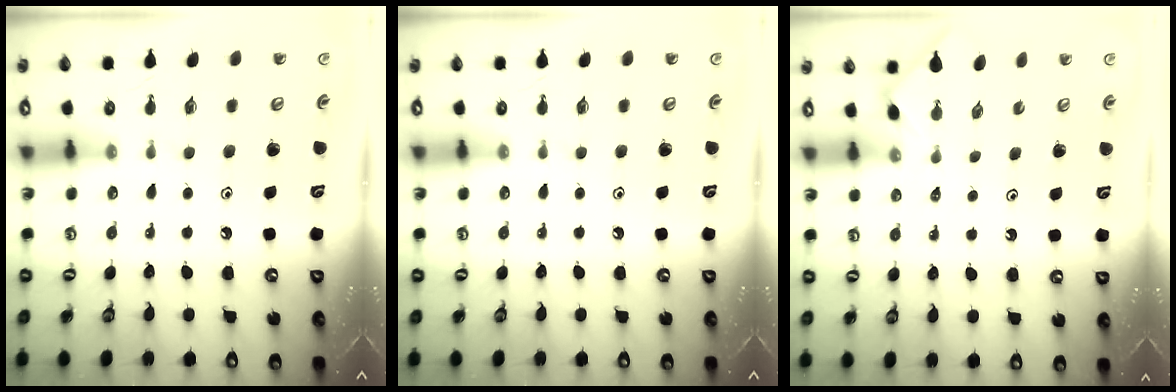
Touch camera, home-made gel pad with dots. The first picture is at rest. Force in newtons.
{"total": 0.0}
{"total": 0.0}